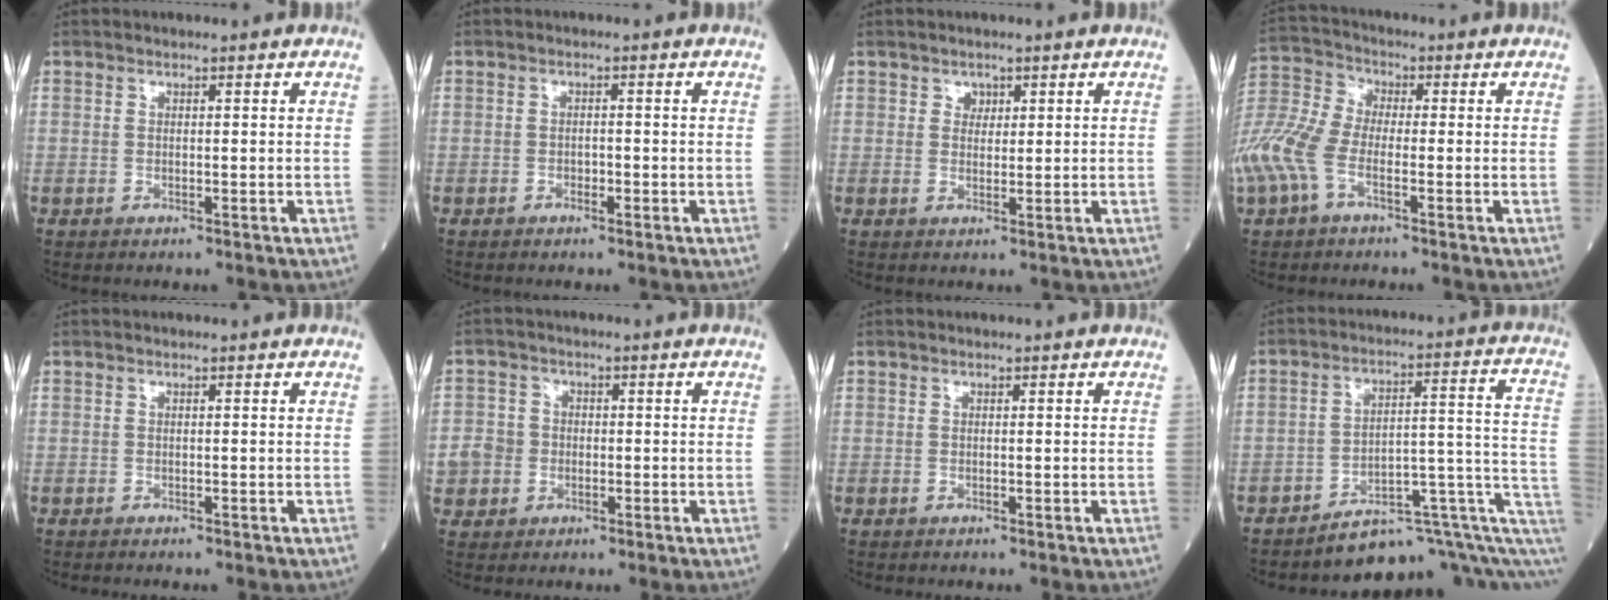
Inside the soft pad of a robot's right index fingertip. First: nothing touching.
{"total": 1.2, "force": [-0.6, 0.6, 0.7], "torque": [-0.009, 0.001, -0.011]}
{"total": 1.5, "force": [0.8, 1.2, 0.4], "torque": [0.001, -0.003, 0.010]}
{"total": 12.2, "force": [-4.2, 6.1, 9.7], "torque": [-0.249, 0.015, -0.086]}
{"total": 0.0}
{"total": 4.7, "force": [-0.8, 4.4, 1.4], "torque": [-0.028, 0.009, -0.013]}
{"total": 0.0}
{"total": 11.3, "force": [-7.7, 2.7, 7.9], "torque": [-0.081, 0.082, -0.102]}